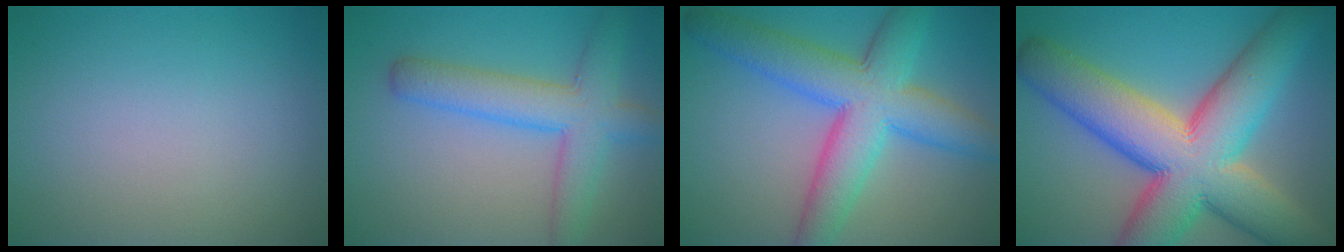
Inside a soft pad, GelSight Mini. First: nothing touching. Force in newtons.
{"total": 5.8, "press": 5.8, "slide": 0.3}
{"total": 9.0, "press": 9.0, "slide": 0.2}
{"total": 15.3, "press": 15.2, "slide": 0.9}